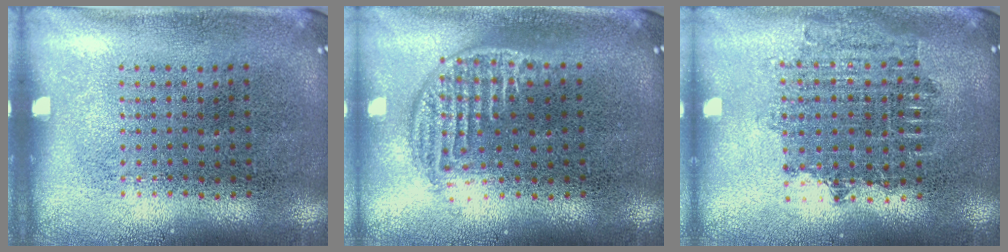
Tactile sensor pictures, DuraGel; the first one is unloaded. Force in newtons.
{"total": 1.3, "press": 1.1, "slide": 0.7}
{"total": 1.7, "press": 1.4, "slide": 1.0}